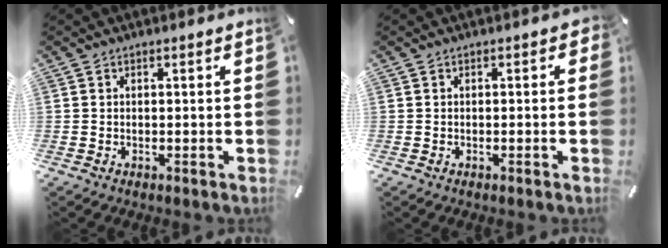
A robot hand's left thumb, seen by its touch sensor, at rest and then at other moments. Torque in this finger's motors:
{"motor_torque": [0.33, 0.28, 0.01, -0.07, 0.05]}